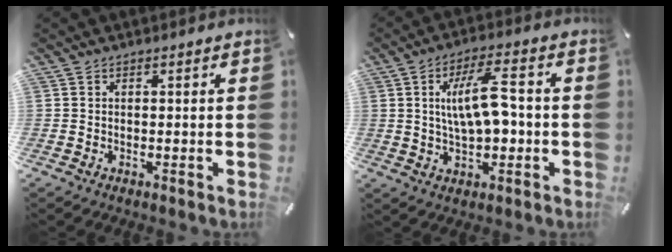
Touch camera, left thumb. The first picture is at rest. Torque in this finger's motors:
{"motor_torque": [0.27, 0.85, 0.27, 0.02, 0.21]}